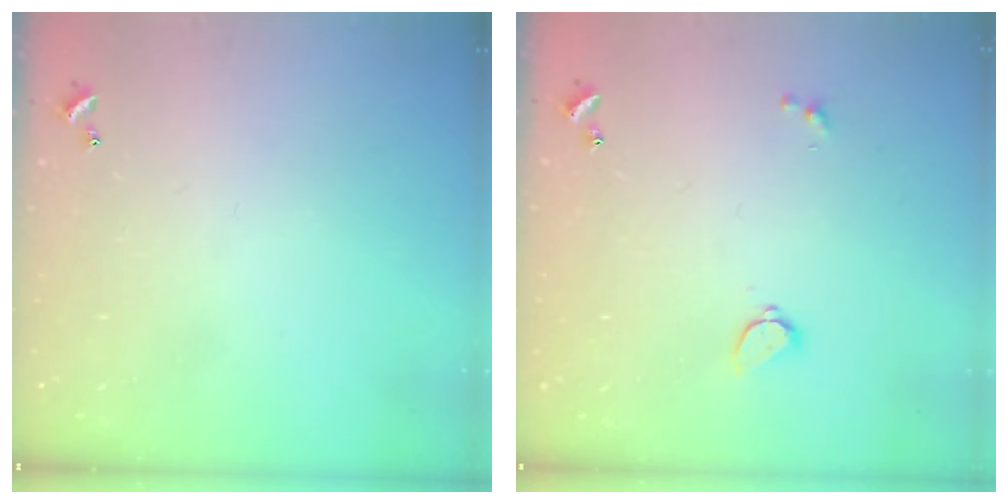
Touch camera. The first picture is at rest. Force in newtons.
{"total": 1.7, "press": 1.6, "slide": 0.5}